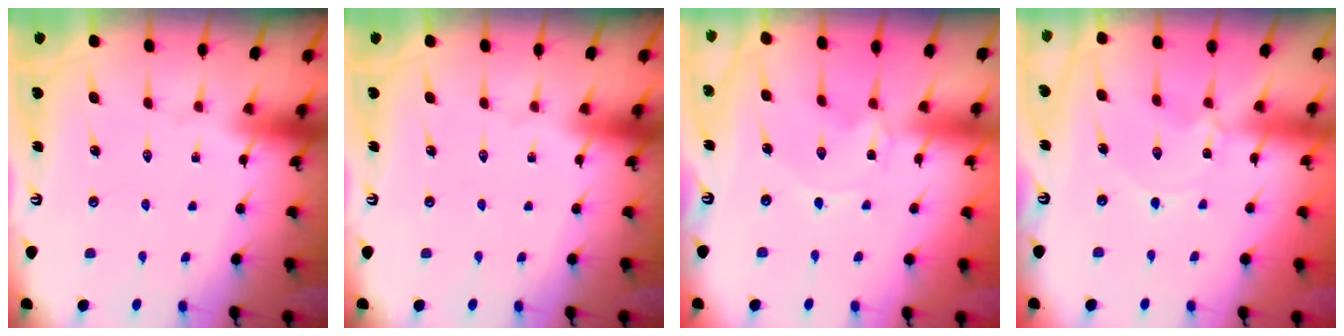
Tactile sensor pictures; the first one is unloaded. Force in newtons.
{"total": 0.0}
{"total": 0.0}
{"total": 0.6, "press": 0.6, "slide": 0.1}